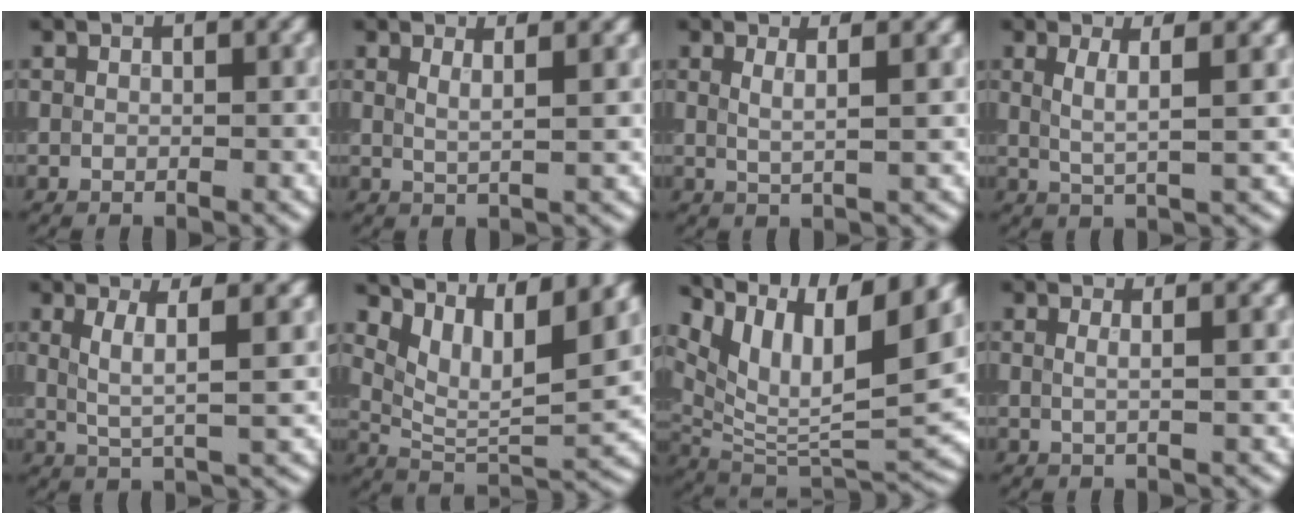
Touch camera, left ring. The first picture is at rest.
{"total": 2.3, "force": [1.2, 0.7, 1.8], "torque": [-0.016, -0.001, 0.012]}
{"total": 2.4, "force": [1.1, 0.7, 2.1], "torque": [-0.024, 0.000, 0.012]}
{"total": 3.2, "force": [1.2, 0.7, 2.9], "torque": [-0.047, -0.003, 0.022]}
{"total": 4.1, "force": [1.4, 0.8, 3.8], "torque": [-0.069, -0.003, 0.027]}
{"total": 8.8, "force": [4.8, 3.2, 6.6], "torque": [-0.118, -0.009, 0.091]}
{"total": 13.4, "force": [7.6, 5.2, 9.7], "torque": [-0.185, 0.020, 0.142]}
{"total": 2.1, "force": [0.6, 0.8, 1.8], "torque": [-0.023, 0.002, -0.008]}